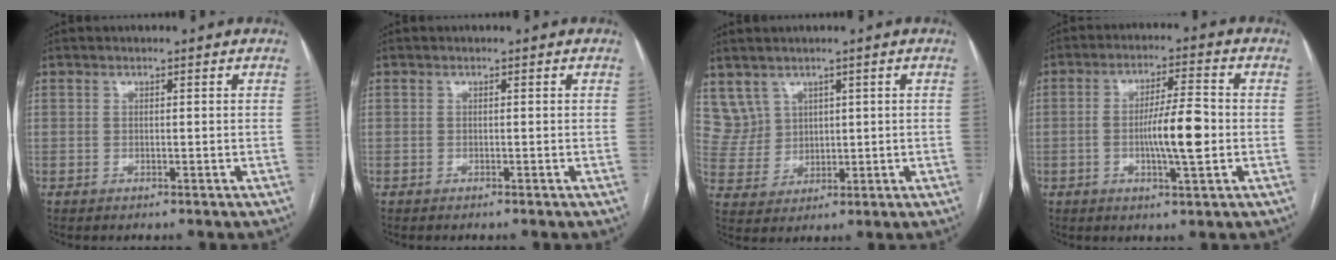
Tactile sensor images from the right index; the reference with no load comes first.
{"total": 0.0}
{"total": 5.3, "force": [3.2, 4.2, 0.0], "torque": [-0.005, 0.016, 0.079]}
{"total": 8.3, "force": [-1.3, 1.1, 8.1], "torque": [-0.140, 0.005, -0.024]}